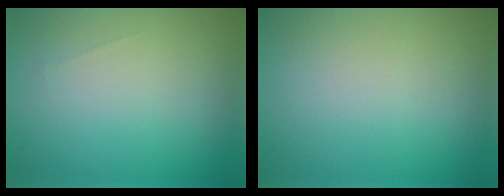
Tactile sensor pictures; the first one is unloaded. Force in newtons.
{"total": 0.0}